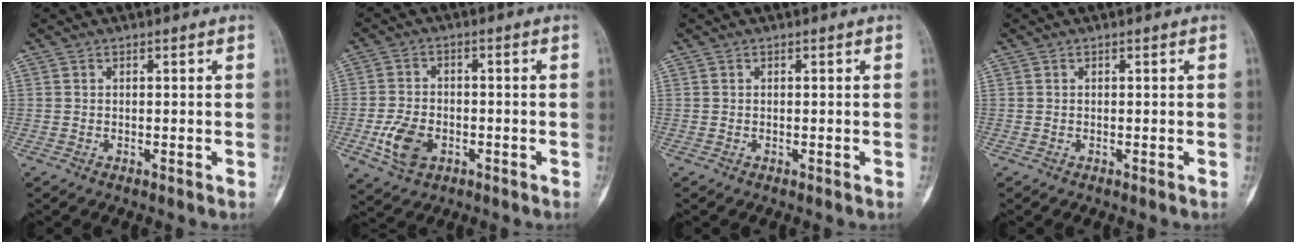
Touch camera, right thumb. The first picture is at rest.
{"total": 7.5, "force": [-2.6, 5.0, 5.0], "torque": [-0.092, 0.007, -0.044]}
{"total": 0.0}
{"total": 0.0}